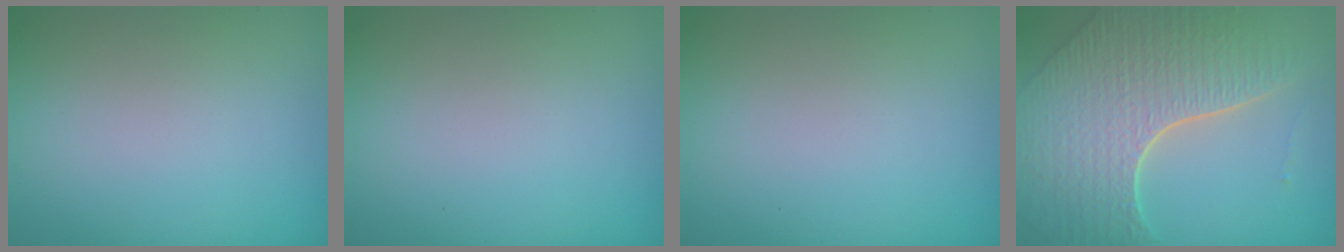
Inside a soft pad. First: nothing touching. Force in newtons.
{"total": 0.0}
{"total": 0.0}
{"total": 7.8, "press": 5.6, "slide": 5.4}